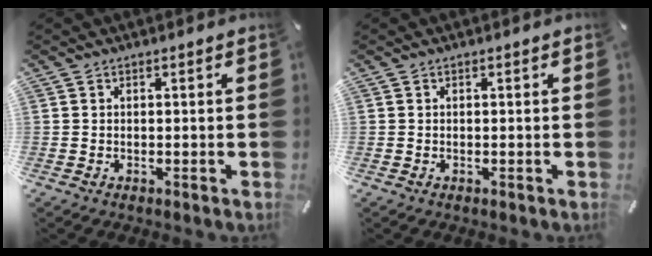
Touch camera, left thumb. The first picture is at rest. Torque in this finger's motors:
{"motor_torque": [-0.16, -0.10, -0.07, 0.01, -0.01]}